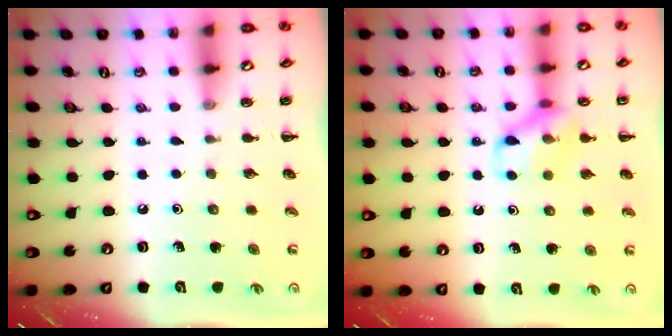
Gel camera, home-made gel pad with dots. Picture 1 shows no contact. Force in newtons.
{"total": 11.8, "press": 11.7, "slide": 1.1}